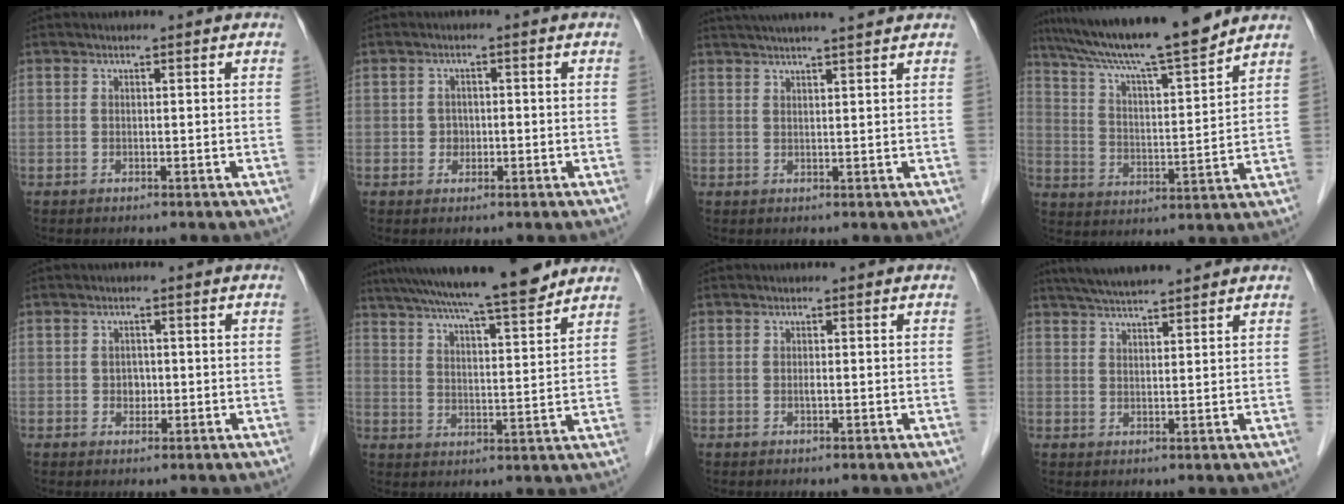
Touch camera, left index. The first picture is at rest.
{"total": 1.9, "force": [-0.4, 1.7, 0.6], "torque": [-0.007, 0.005, -0.006]}
{"total": 11.4, "force": [10.0, 0.2, 5.5], "torque": [-0.088, 0.030, 0.132]}
{"total": 16.2, "force": [14.2, -0.3, 7.9], "torque": [-0.136, 0.005, 0.230]}
{"total": 1.8, "force": [-0.3, 1.5, 0.9], "torque": [-0.014, 0.003, -0.002]}
{"total": 17.9, "force": [15.4, 0.8, 9.2], "torque": [-0.155, 0.021, 0.230]}
{"total": 0.5, "force": [-0.1, 0.1, 0.5], "torque": [-0.011, 0.000, -0.002]}
{"total": 8.6, "force": [7.7, 0.3, 4.0], "torque": [-0.066, 0.029, 0.117]}